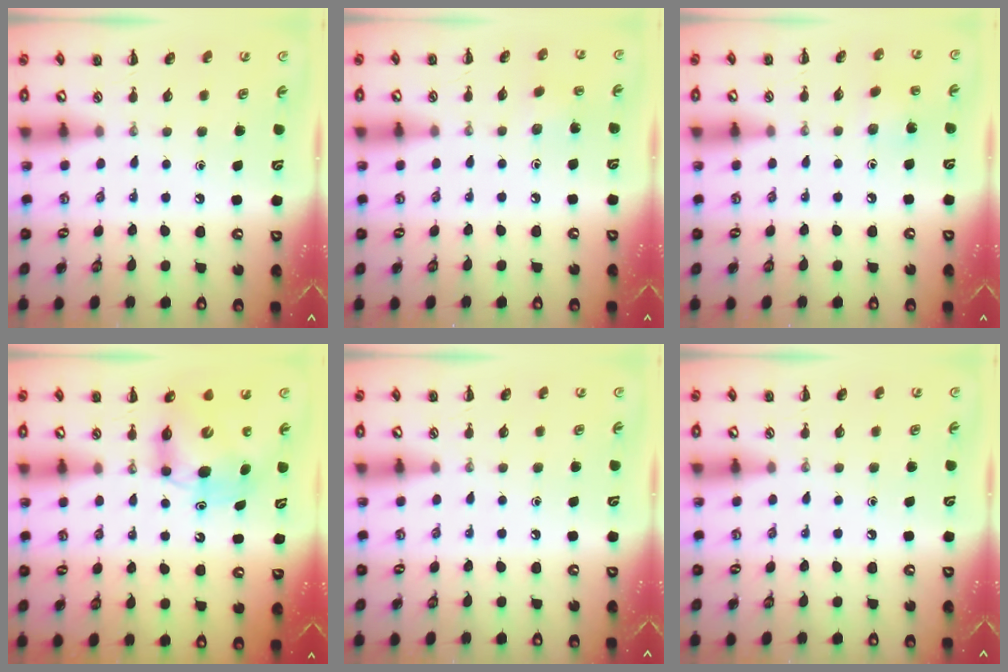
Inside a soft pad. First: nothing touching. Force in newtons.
{"total": 2.0, "press": 1.8, "slide": 0.7}
{"total": 4.5, "press": 4.3, "slide": 1.3}
{"total": 7.7, "press": 7.6, "slide": 1.2}
{"total": 0.0}
{"total": 0.0}